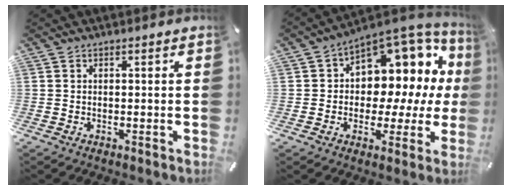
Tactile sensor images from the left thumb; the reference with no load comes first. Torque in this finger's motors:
{"motor_torque": [2.35, 2.35, 0.51, 0.00, 0.14]}